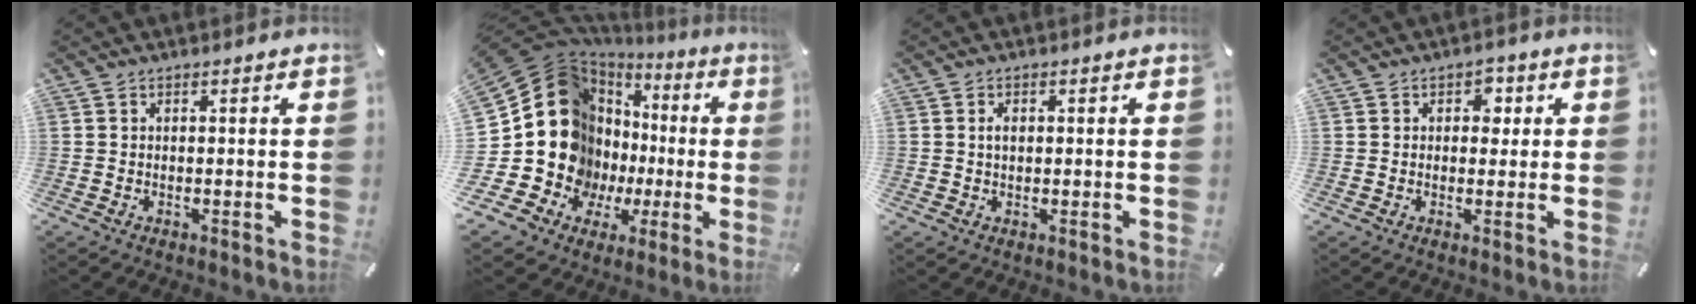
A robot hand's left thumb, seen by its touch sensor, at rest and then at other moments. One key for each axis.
{"total": 22.4, "fx": 1.3, "fy": 18.2, "fz": 12.9, "tx": -0.234, "ty": -0.053, "tz": 0.065}
{"total": 2.0, "fx": 0.3, "fy": 1.2, "fz": 1.5, "tx": -0.032, "ty": 0.005, "tz": 0.004}
{"total": 3.5, "fx": 0.6, "fy": 2.6, "fz": 2.1, "tx": -0.013, "ty": -0.004, "tz": 0.001}